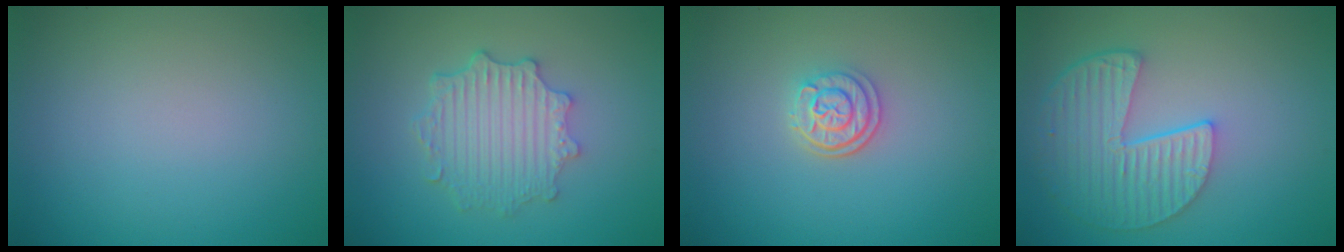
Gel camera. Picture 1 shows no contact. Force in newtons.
{"total": 4.5, "press": 3.6, "slide": 2.7}
{"total": 2.6, "press": 2.2, "slide": 1.3}
{"total": 5.6, "press": 4.3, "slide": 3.5}